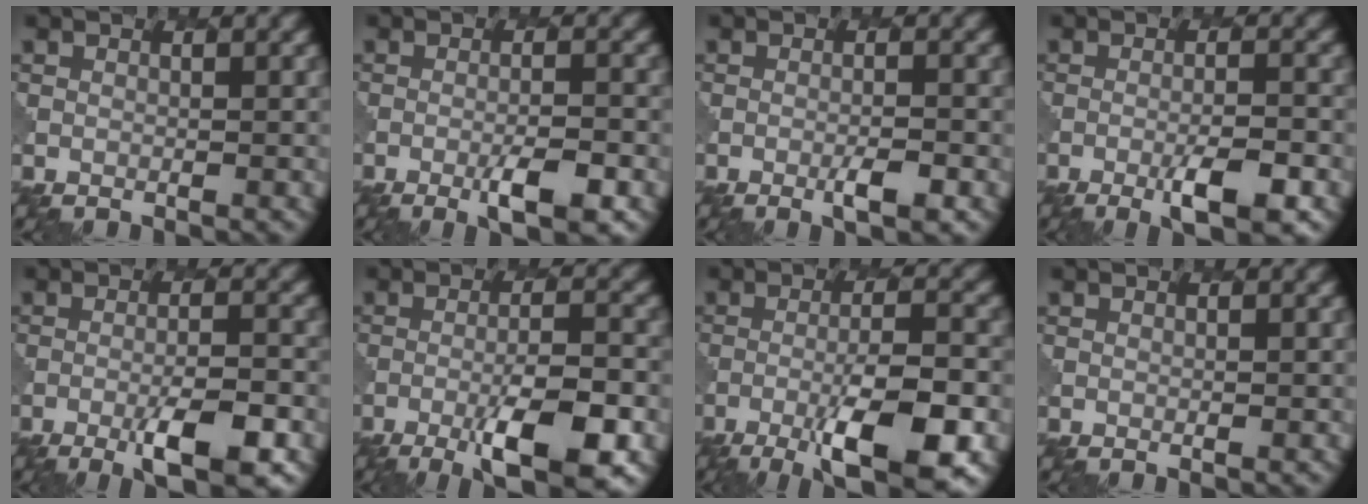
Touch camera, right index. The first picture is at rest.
{"total": 3.7, "force": [-1.6, 0.7, 3.2], "torque": [-0.060, -0.001, -0.026]}
{"total": 2.2, "force": [-1.0, 0.3, 2.0], "torque": [-0.036, 0.001, -0.017]}
{"total": 4.3, "force": [-1.9, 0.8, 3.7], "torque": [-0.067, -0.002, -0.030]}
{"total": 5.5, "force": [-2.6, 1.2, 4.7], "torque": [-0.083, 0.000, -0.040]}
{"total": 7.9, "force": [-3.9, 1.8, 6.6], "torque": [-0.109, -0.002, -0.059]}
{"total": 8.9, "force": [-4.4, 2.2, 7.5], "torque": [-0.123, -0.002, -0.072]}
{"total": 0.0}